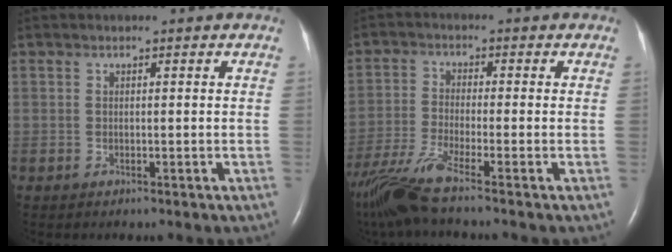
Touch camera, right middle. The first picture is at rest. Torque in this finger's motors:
{"motor_torque": [0.88, -0.88, 0.14, 0.07]}